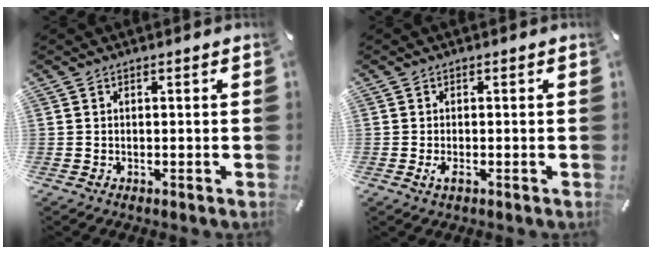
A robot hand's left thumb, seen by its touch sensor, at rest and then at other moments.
{"total": 1.8, "force": [-0.6, 0.6, 1.5], "torque": [-0.033, -0.004, -0.012]}